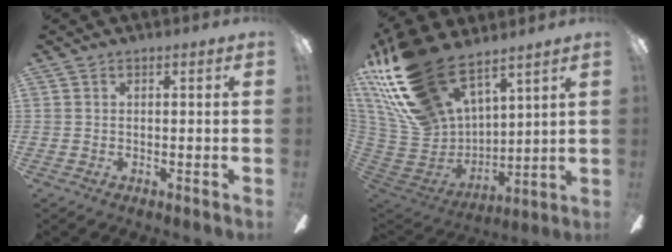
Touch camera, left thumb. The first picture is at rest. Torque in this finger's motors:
{"motor_torque": [0.55, 0.55, 1.31, -1.46, 0.25]}